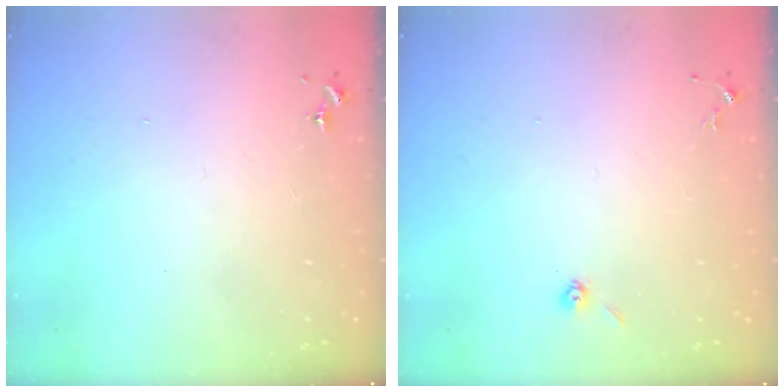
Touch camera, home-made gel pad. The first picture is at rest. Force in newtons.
{"total": 3.9, "press": 3.8, "slide": 0.9}